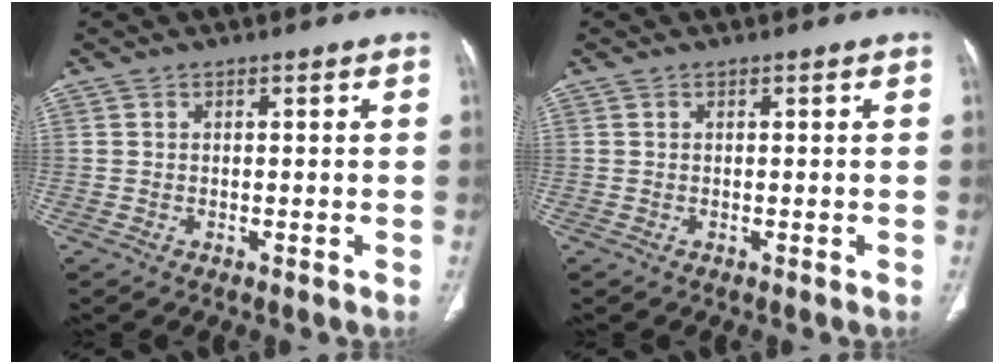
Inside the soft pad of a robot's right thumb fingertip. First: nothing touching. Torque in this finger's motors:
{"motor_torque": [0.03, 0.03, -0.02, 0.01, 0.00]}